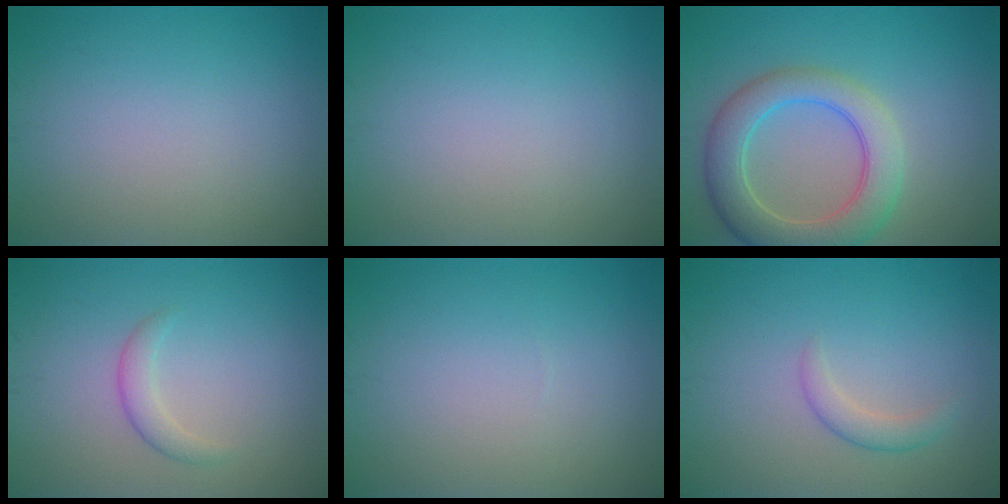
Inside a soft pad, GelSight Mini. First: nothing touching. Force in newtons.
{"total": 0.0}
{"total": 6.5, "press": 6.5, "slide": 0.7}
{"total": 1.6, "press": 1.6, "slide": 0.1}
{"total": 0.0}
{"total": 1.7, "press": 1.7, "slide": 0.1}